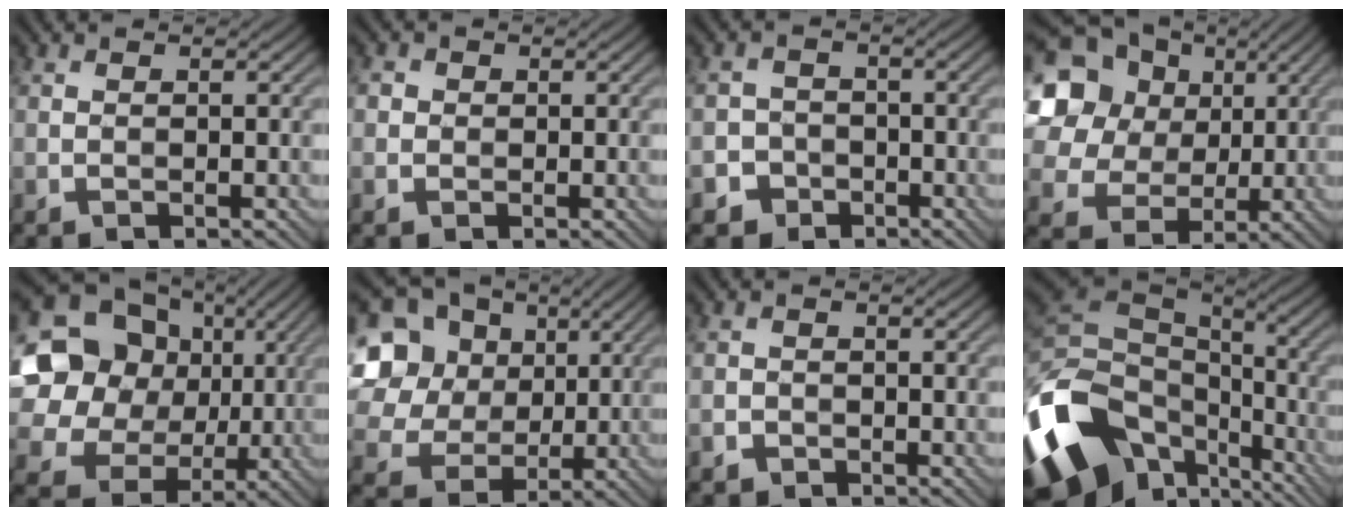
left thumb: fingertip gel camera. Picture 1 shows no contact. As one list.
[{"total": 1.9, "force": [0.3, 1.8, 0.4], "torque": [-0.012, 0.003, -0.003]}, {"total": 3.7, "force": [-2.1, 3.0, 0.2], "torque": [0.014, 0.003, -0.052]}, {"total": 16.5, "force": [6.1, 13.6, 7.2], "torque": [-0.243, 0.058, 0.118]}, {"total": 20.9, "force": [5.0, 18.2, 8.9], "torque": [-0.261, 0.036, 0.086]}, {"total": 16.2, "force": [4.8, 14.0, 6.6], "torque": [-0.254, 0.050, 0.102]}, {"total": 1.2, "force": [-0.9, 0.8, 0.0], "torque": [0.000, 0.001, -0.017]}, {"total": 18.4, "force": [-8.0, 12.1, 11.2], "torque": [-0.303, -0.034, -0.133]}]